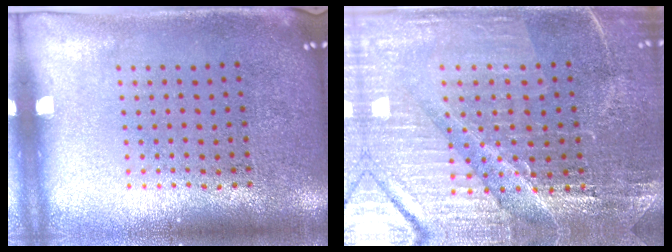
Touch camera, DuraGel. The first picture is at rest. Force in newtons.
{"total": 3.5, "press": 3.5, "slide": 0.6}